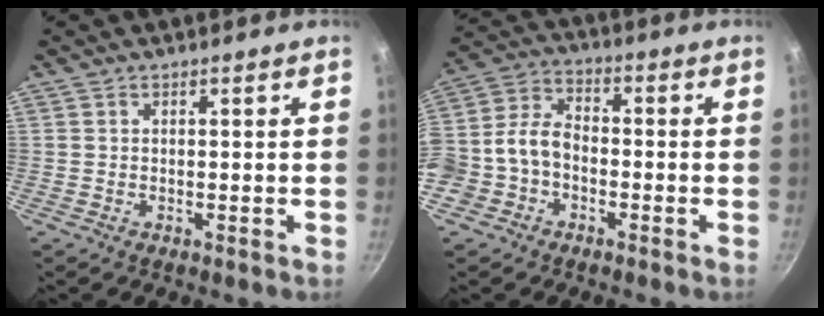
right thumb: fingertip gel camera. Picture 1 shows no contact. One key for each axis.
{"total": 11.1, "fx": -3.5, "fy": 8.3, "fz": 6.5, "tx": -0.120, "ty": 0.051, "tz": -0.079}